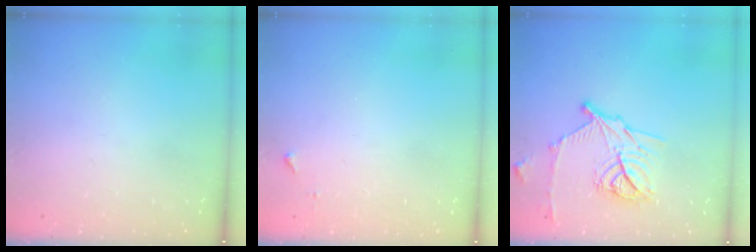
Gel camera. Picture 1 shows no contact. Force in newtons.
{"total": 3.5, "press": 3.5, "slide": 0.4}
{"total": 14.9, "press": 14.9, "slide": 0.8}